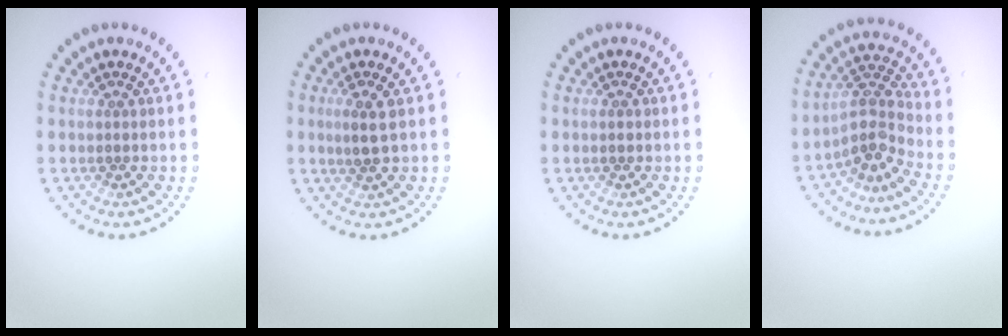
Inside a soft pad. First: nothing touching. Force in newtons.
{"total": 2.1, "press": 2.0, "slide": 0.5}
{"total": 0.7, "press": 0.7, "slide": 0.2}
{"total": 3.8, "press": 2.7, "slide": 2.6}